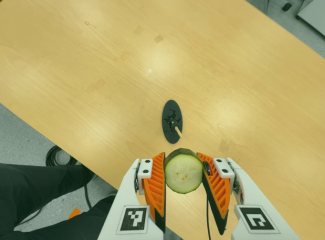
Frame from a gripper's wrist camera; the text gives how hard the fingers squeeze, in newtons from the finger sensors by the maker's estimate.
{"total": 9.6, "left": 8.5, "right": 10.7}